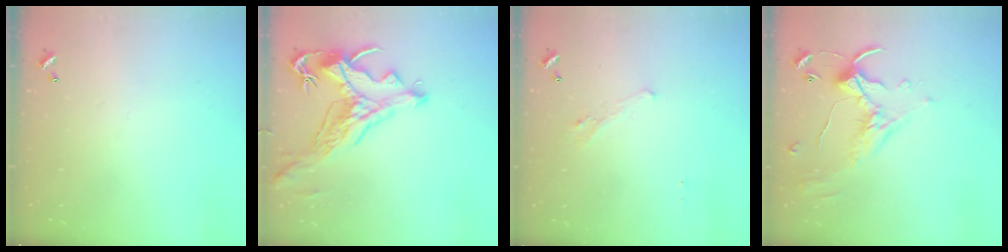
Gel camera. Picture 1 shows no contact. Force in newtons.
{"total": 2.2, "press": 1.7, "slide": 1.3}
{"total": 0.8, "press": 0.4, "slide": 0.7}
{"total": 1.1, "press": 0.4, "slide": 1.0}